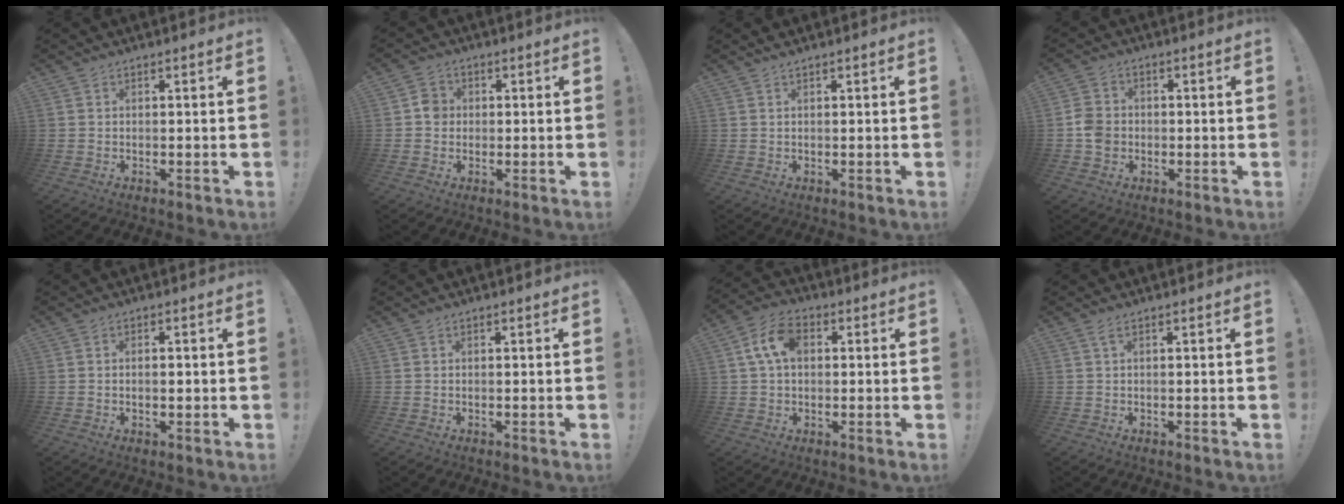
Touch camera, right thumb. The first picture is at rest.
{"total": 4.2, "force": [-0.3, 3.9, 1.7], "torque": [-0.016, 0.007, -0.006]}
{"total": 0.7, "force": [0.6, 0.0, 0.3], "torque": [-0.006, 0.001, 0.010]}
{"total": 6.1, "force": [-1.3, 5.3, 2.7], "torque": [-0.045, 0.013, -0.021]}
{"total": 1.1, "force": [-0.2, 0.4, 1.0], "torque": [-0.006, -0.002, -0.007]}
{"total": 0.0}
{"total": 10.1, "force": [2.2, 6.6, 7.3], "torque": [-0.128, 0.014, 0.043]}
{"total": 1.3, "force": [0.5, 0.1, 1.2], "torque": [-0.023, 0.000, 0.008]}